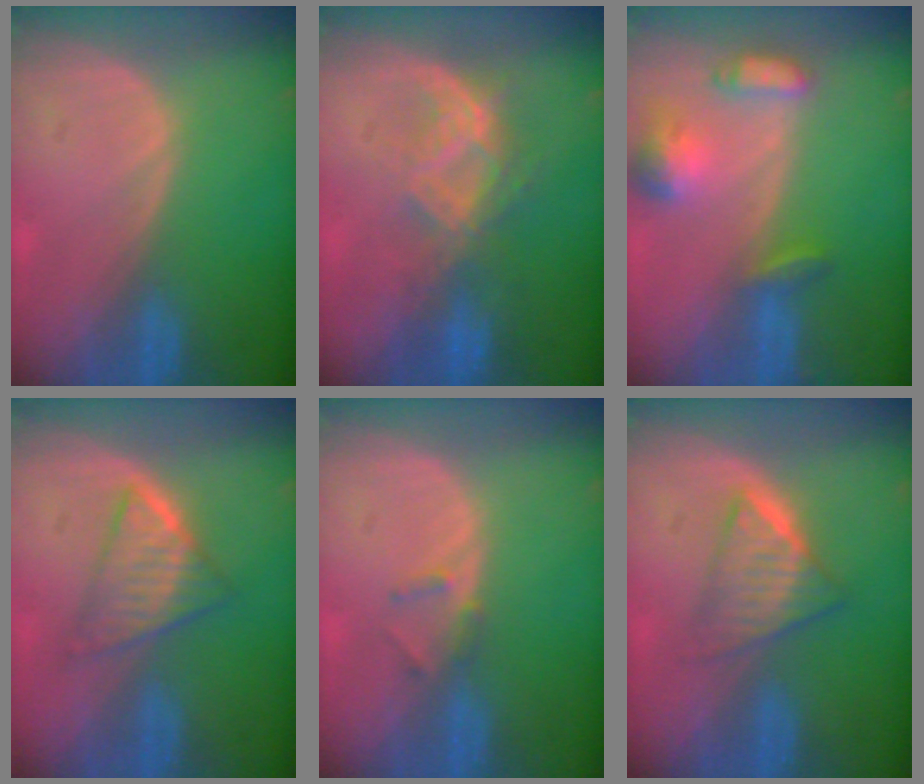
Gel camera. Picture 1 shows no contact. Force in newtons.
{"total": 7.0, "press": 6.8, "slide": 1.7}
{"total": 6.8, "press": 6.4, "slide": 2.3}
{"total": 5.6, "press": 5.5, "slide": 1.4}
{"total": 1.8, "press": 1.5, "slide": 0.9}
{"total": 6.2, "press": 5.3, "slide": 3.3}